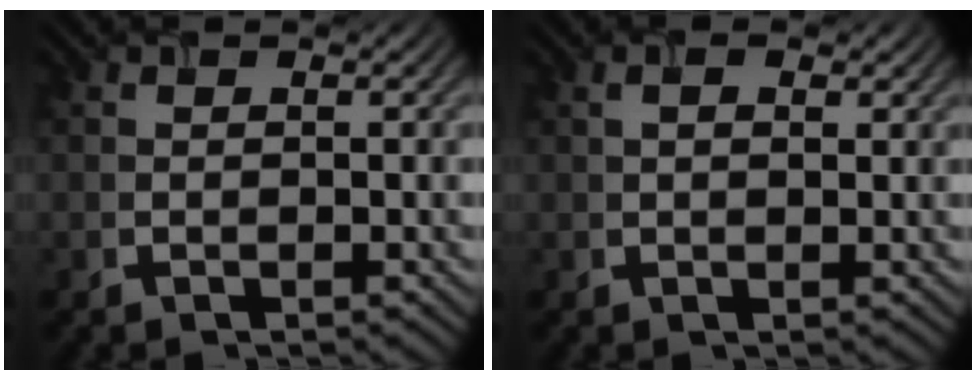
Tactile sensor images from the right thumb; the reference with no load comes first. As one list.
[{"total": 1.8, "force": [0.8, 0.8, 1.4], "torque": [-0.021, -0.004, 0.018]}]